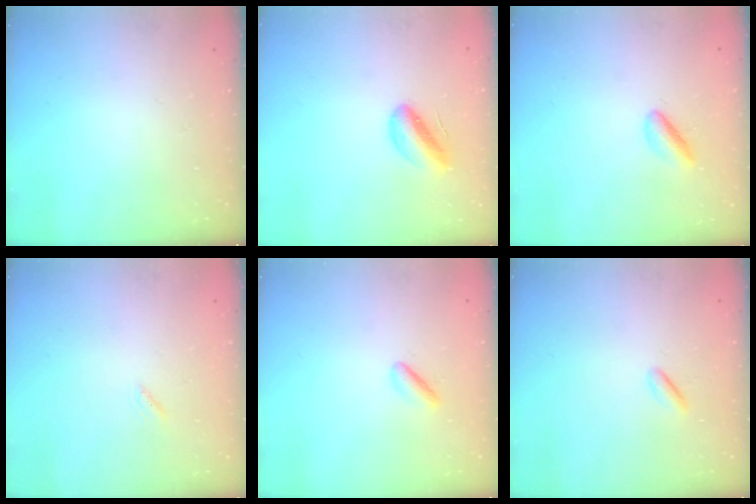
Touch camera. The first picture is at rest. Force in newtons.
{"total": 6.9, "press": 6.4, "slide": 2.4}
{"total": 2.9, "press": 2.9, "slide": 0.4}
{"total": 1.2, "press": 1.1, "slide": 0.3}
{"total": 2.7, "press": 2.5, "slide": 1.2}
{"total": 1.1, "press": 0.8, "slide": 0.7}